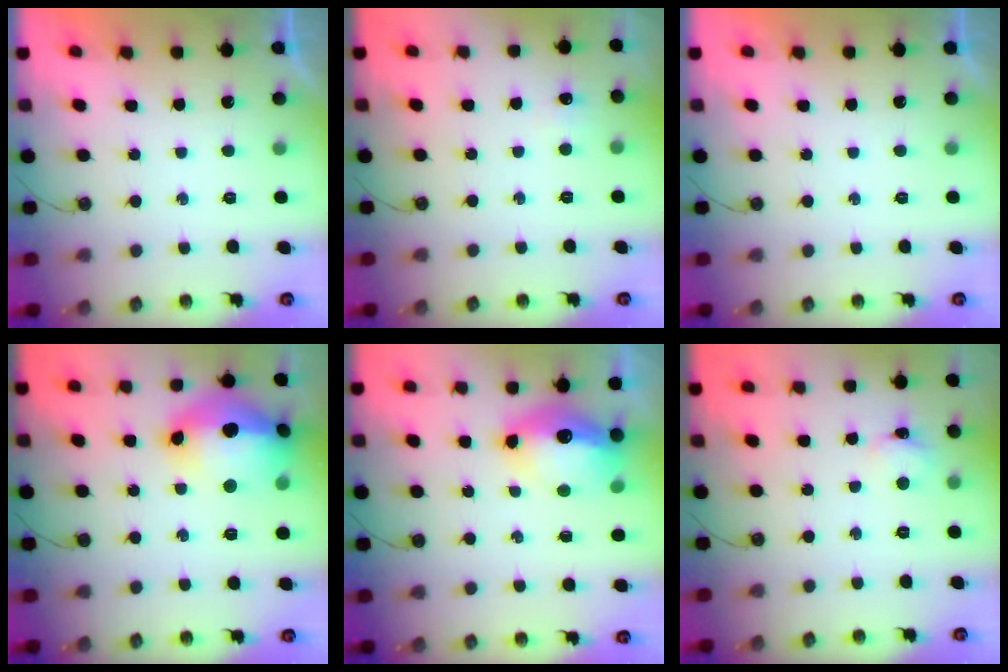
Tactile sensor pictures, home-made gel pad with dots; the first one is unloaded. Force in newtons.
{"total": 4.4, "press": 4.3, "slide": 0.6}
{"total": 0.0}
{"total": 20.3, "press": 20.2, "slide": 2.1}
{"total": 14.4, "press": 14.3, "slide": 1.3}
{"total": 3.0, "press": 3.0, "slide": 0.4}